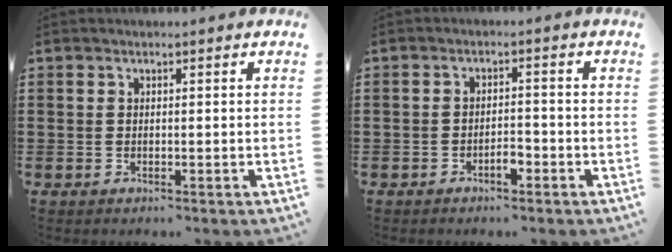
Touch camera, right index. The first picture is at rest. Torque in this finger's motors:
{"motor_torque": [0.83, 0.68, 0.08, 0.03]}